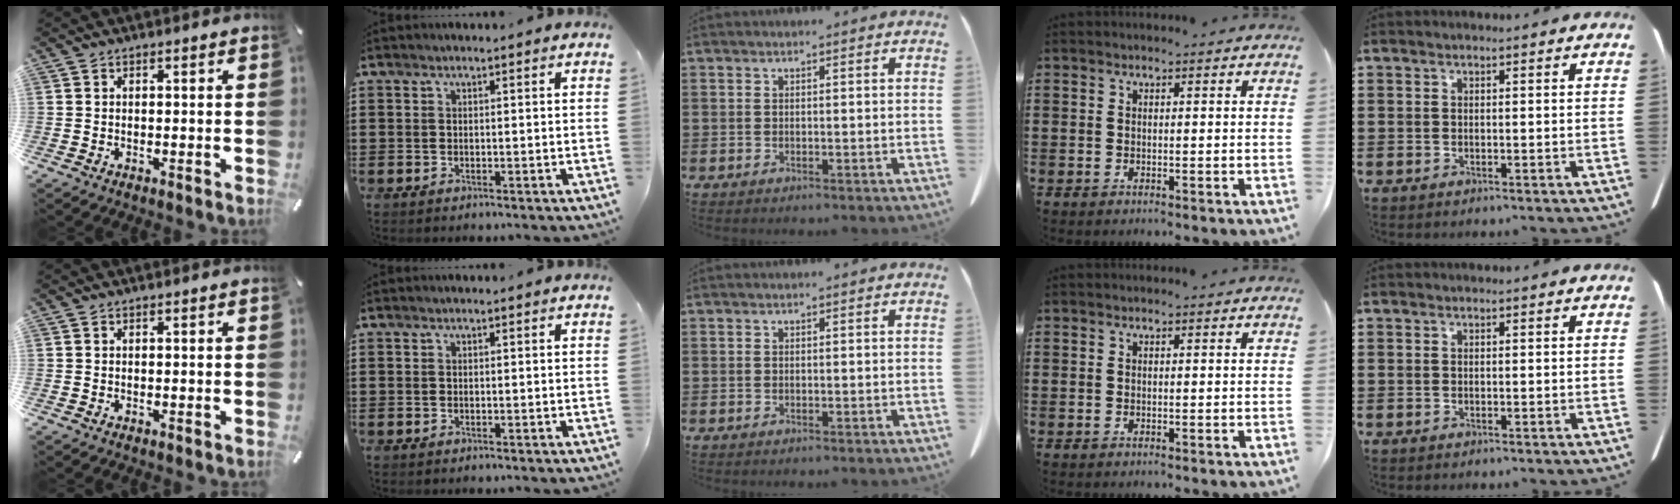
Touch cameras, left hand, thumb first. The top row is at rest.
{}